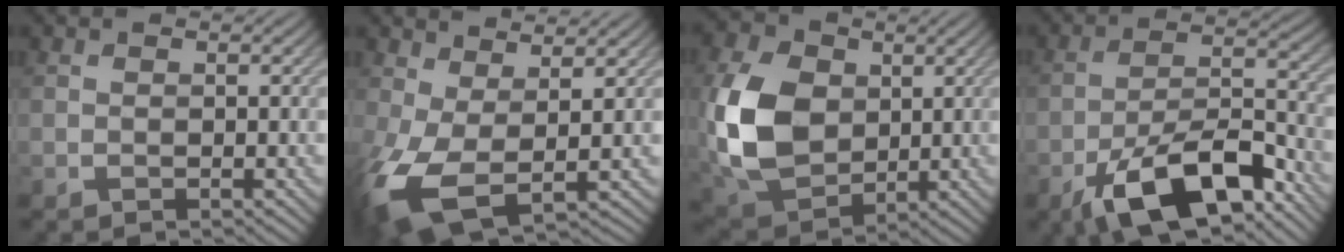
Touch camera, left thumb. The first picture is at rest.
{"total": 9.0, "force": [-0.5, 4.6, 7.8], "torque": [-0.197, -0.022, -0.006]}
{"total": 12.4, "force": [0.9, 9.0, 8.4], "torque": [-0.223, 0.004, 0.019]}
{"total": 14.0, "force": [-9.0, 4.9, 9.5], "torque": [-0.166, -0.003, -0.175]}